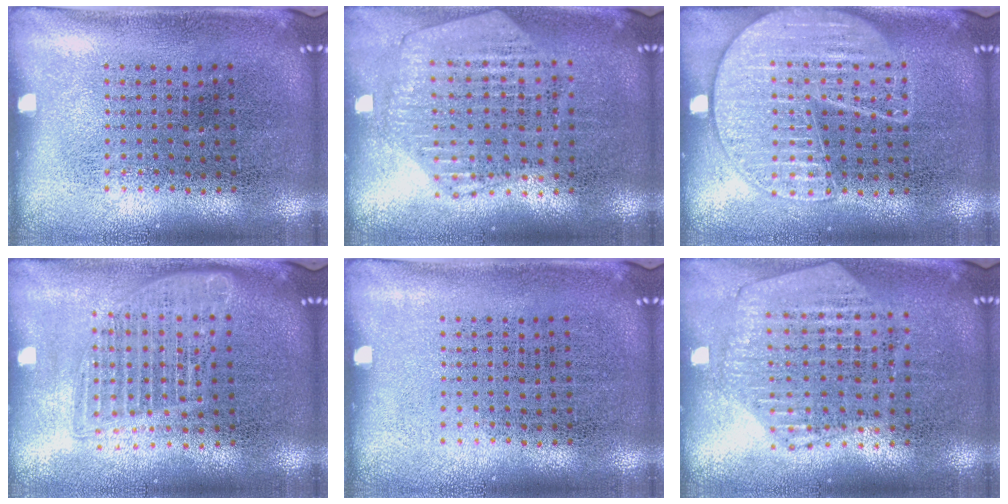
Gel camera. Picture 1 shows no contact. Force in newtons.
{"total": 1.2, "press": 1.2, "slide": 0.1}
{"total": 1.9, "press": 1.9, "slide": 0.2}
{"total": 1.7, "press": 1.5, "slide": 0.8}
{"total": 0.0}
{"total": 1.2, "press": 1.2, "slide": 0.2}